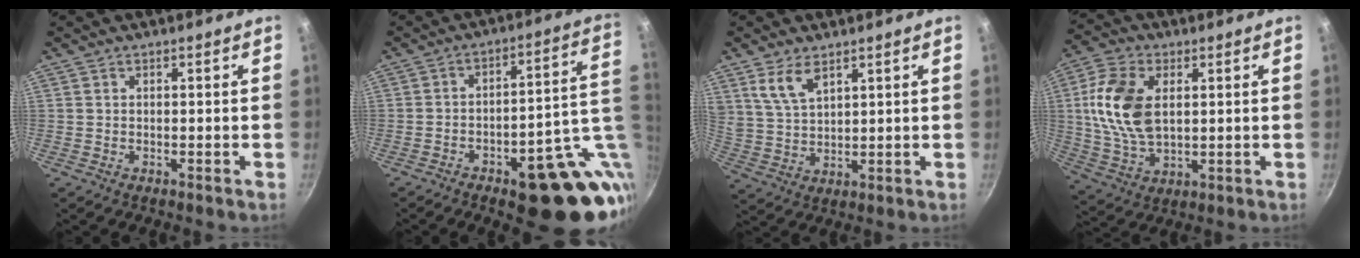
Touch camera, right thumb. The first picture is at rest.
{"total": 20.4, "force": [-4.9, 7.9, 18.2], "torque": [-0.179, 0.020, -0.053]}
{"total": 6.9, "force": [4.1, 3.3, 4.3], "torque": [-0.077, -0.022, 0.090]}
{"total": 14.3, "force": [2.5, 8.7, 11.1], "torque": [-0.205, -0.005, 0.048]}